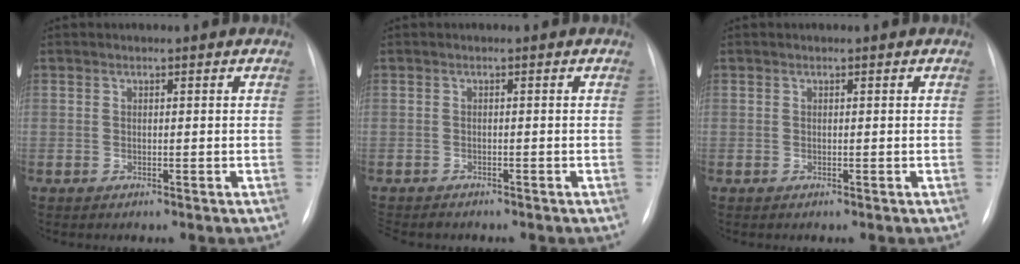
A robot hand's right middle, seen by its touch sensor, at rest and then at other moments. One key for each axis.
{"total": 4.1, "fx": -3.6, "fy": 1.7, "fz": 1.2, "tx": -0.016, "ty": -0.004, "tz": -0.050}
{"total": 0.0}